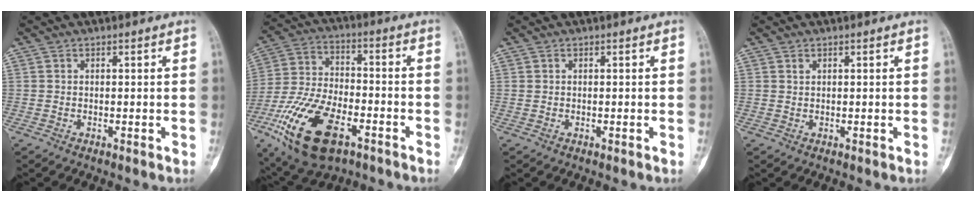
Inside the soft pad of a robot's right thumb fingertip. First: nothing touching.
{"total": 19.4, "force": [-9.1, 9.4, 14.3], "torque": [-0.274, 0.029, -0.157]}
{"total": 0.0}
{"total": 0.6, "force": [0.5, 0.3, 0.2], "torque": [0.006, 0.001, 0.009]}